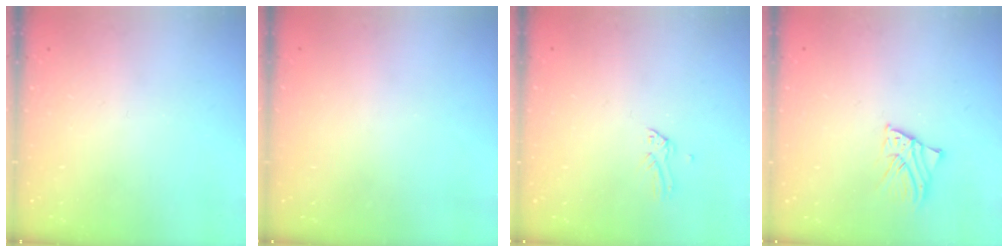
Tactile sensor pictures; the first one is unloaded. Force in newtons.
{"total": 0.5, "press": 0.5, "slide": 0.1}
{"total": 0.0}
{"total": 2.2, "press": 2.2, "slide": 0.1}